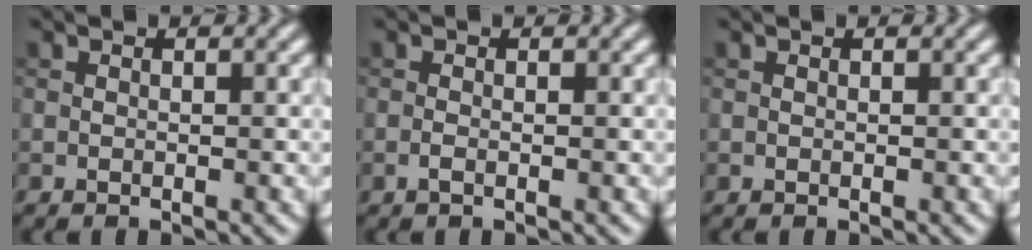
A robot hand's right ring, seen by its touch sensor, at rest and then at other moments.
{"total": 0.6, "force": [-0.3, 0.2, 0.5], "torque": [-0.013, -0.002, -0.007]}
{"total": 0.0}